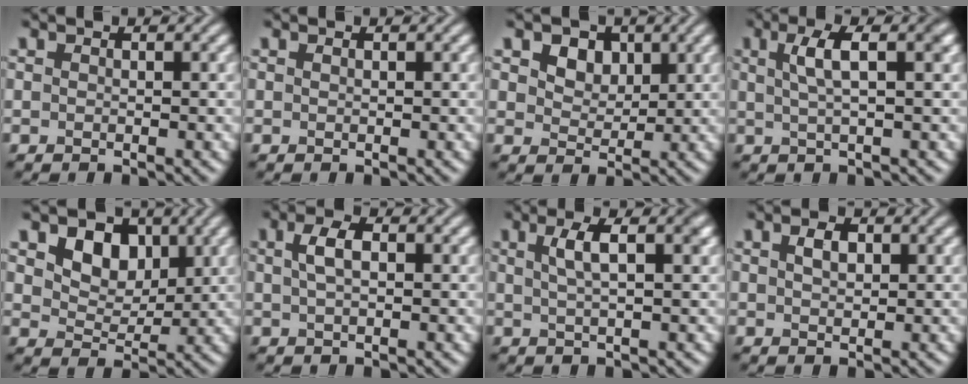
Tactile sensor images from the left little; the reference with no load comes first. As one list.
[{"total": 0.0}, {"total": 3.9, "force": [2.0, 2.7, 2.0], "torque": [-0.047, -0.001, 0.030]}, {"total": 4.3, "force": [1.3, 1.3, 3.9], "torque": [-0.060, 0.009, 0.018]}, {"total": 5.1, "force": [2.3, 3.6, 2.8], "torque": [-0.062, -0.012, 0.036]}, {"total": 2.6, "force": [0.7, 1.2, 2.2], "torque": [-0.044, 0.006, 0.011]}, {"total": 3.7, "force": [1.2, 1.1, 3.3], "torque": [-0.047, 0.009, 0.018]}, {"total": 1.9, "force": [0.8, 1.1, 1.4], "torque": [-0.027, 0.003, 0.015]}]